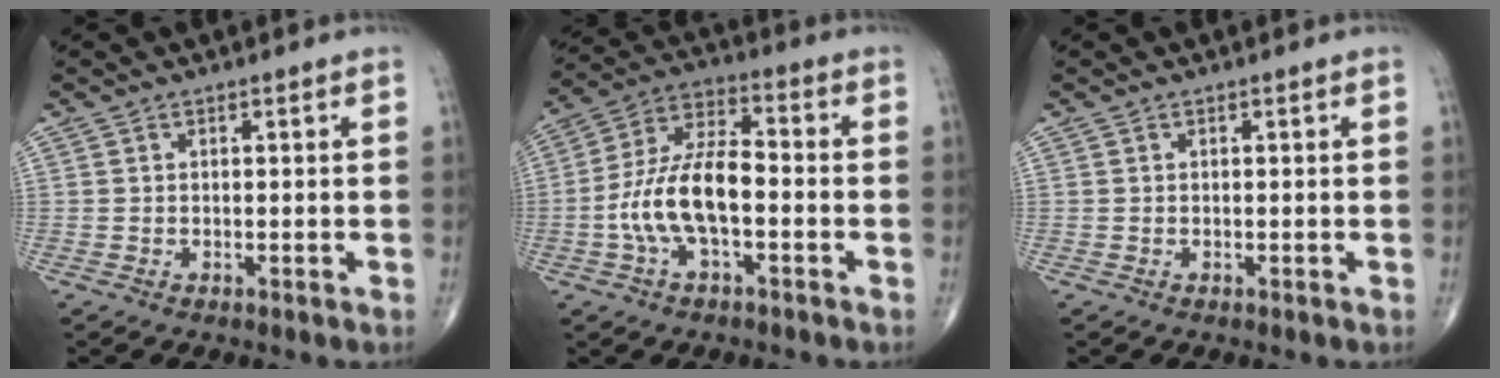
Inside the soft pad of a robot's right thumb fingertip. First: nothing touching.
{"total": 13.0, "force": [-2.7, 5.9, 11.3], "torque": [-0.226, 0.043, -0.056]}
{"total": 0.0}